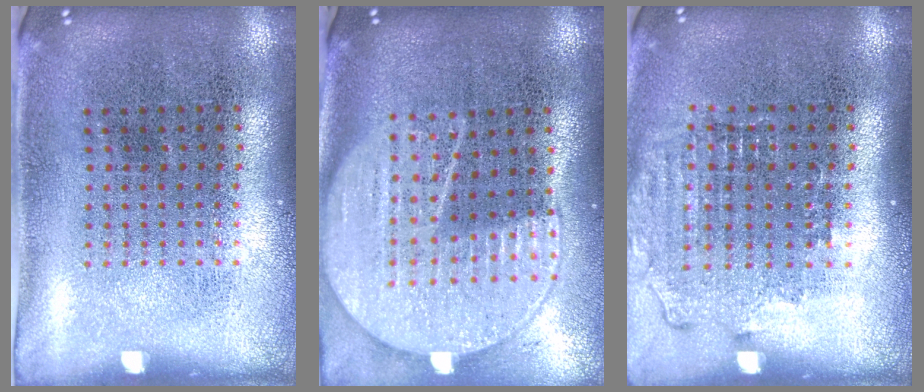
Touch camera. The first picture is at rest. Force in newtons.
{"total": 2.1, "press": 1.9, "slide": 0.9}
{"total": 1.6, "press": 1.4, "slide": 0.6}